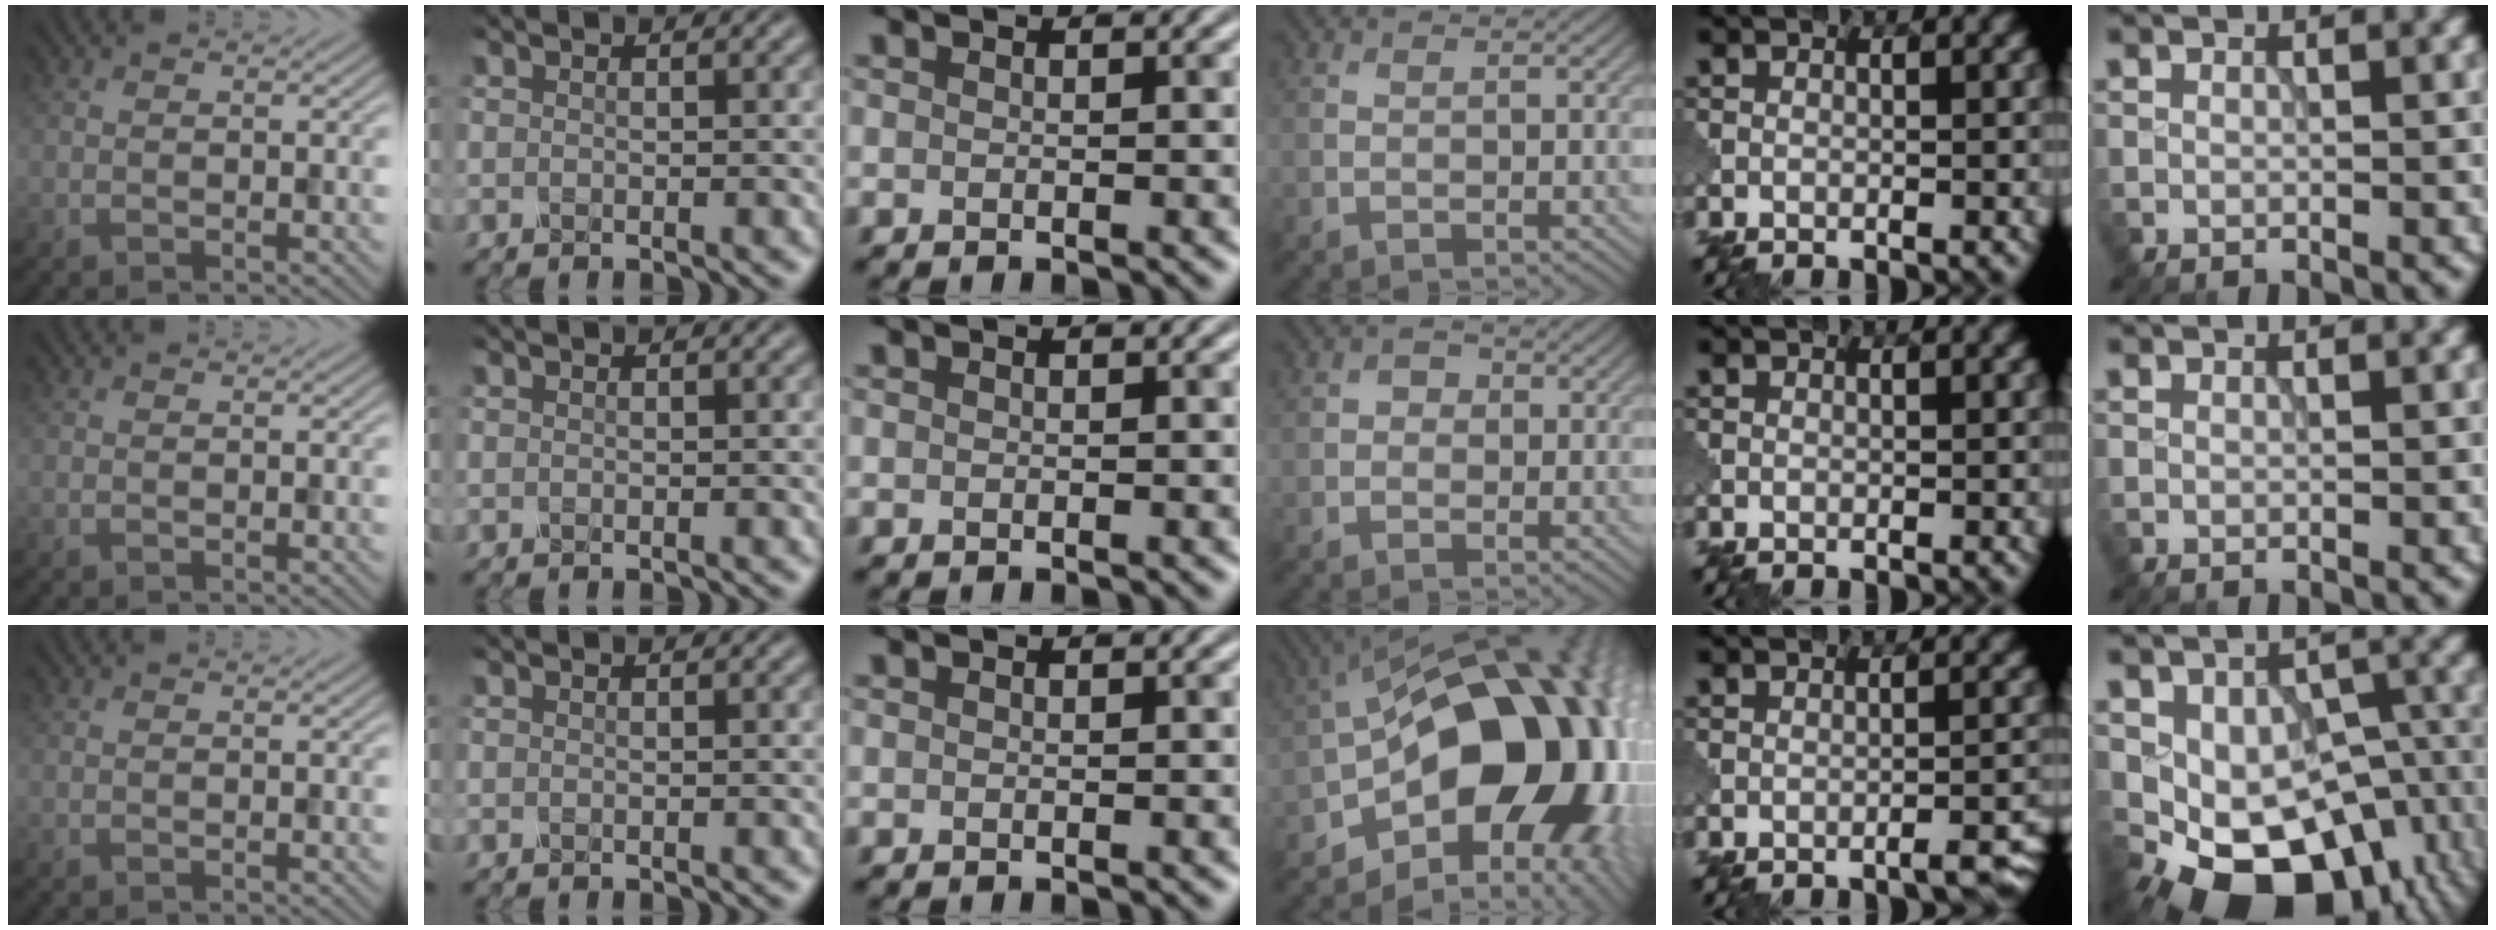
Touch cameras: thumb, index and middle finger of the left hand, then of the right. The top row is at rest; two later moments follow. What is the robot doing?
{"motion": "shake", "object": "plastic piggy bank"}